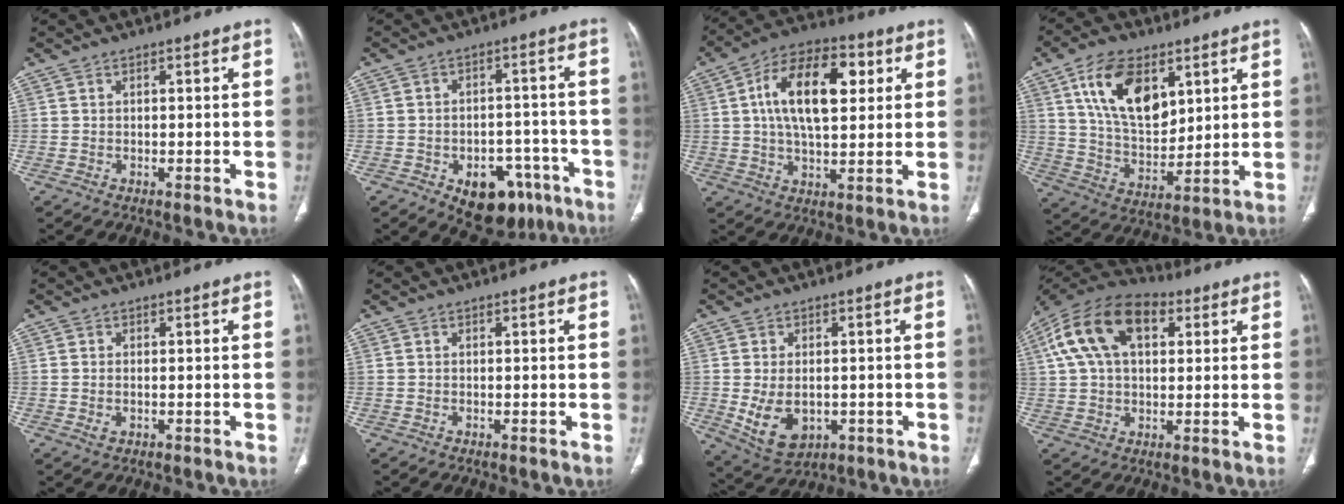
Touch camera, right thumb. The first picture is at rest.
{"total": 13.7, "force": [-7.4, 8.5, 7.7], "torque": [-0.061, 0.046, -0.094]}
{"total": 16.9, "force": [4.0, 8.7, 13.9], "torque": [-0.220, 0.012, 0.062]}
{"total": 16.3, "force": [7.0, 9.1, 11.5], "torque": [-0.172, -0.033, 0.137]}
{"total": 1.5, "force": [-0.3, 0.9, 1.1], "torque": [-0.026, 0.001, 0.001]}
{"total": 0.0}
{"total": 8.9, "force": [-1.5, 6.0, 6.4], "torque": [-0.104, -0.003, -0.004]}
{"total": 17.9, "force": [6.2, 10.5, 13.1], "torque": [-0.235, 0.026, 0.102]}